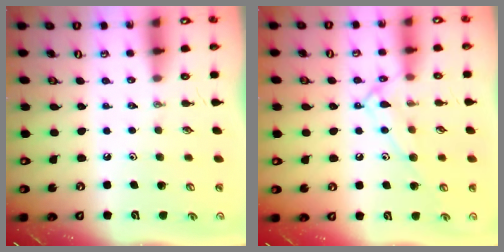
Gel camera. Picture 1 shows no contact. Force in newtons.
{"total": 11.4, "press": 11.4, "slide": 0.8}